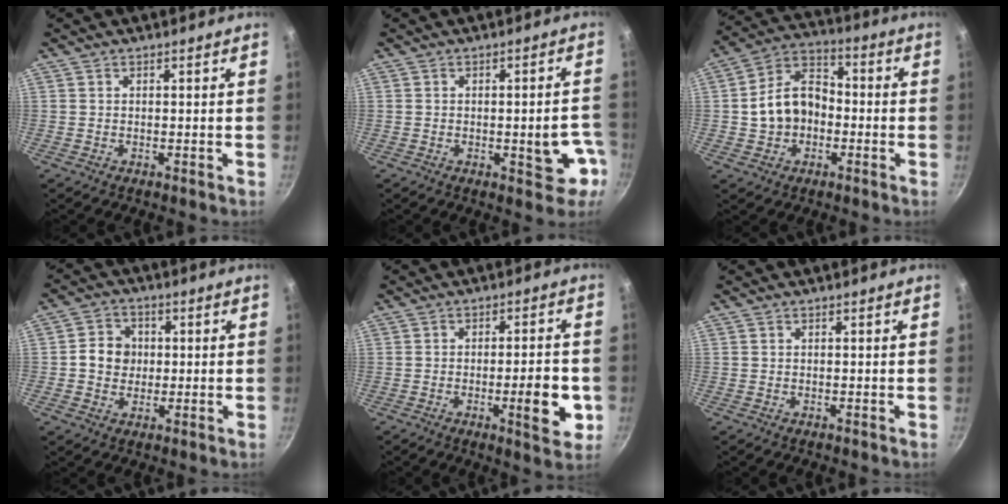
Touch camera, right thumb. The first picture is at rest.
{"total": 7.7, "force": [-2.2, 3.5, 6.6], "torque": [-0.046, 0.024, -0.024]}
{"total": 12.0, "force": [-1.5, 9.1, 7.7], "torque": [-0.106, 0.039, -0.036]}
{"total": 6.1, "force": [0.3, 5.4, 2.8], "torque": [-0.019, 0.007, -0.006]}
{"total": 9.4, "force": [-2.4, 2.8, 8.7], "torque": [-0.104, 0.008, -0.032]}
{"total": 0.0}